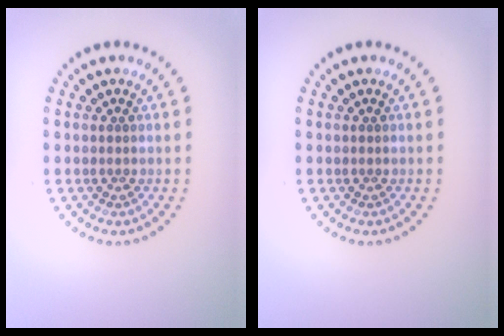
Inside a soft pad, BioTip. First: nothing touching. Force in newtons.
{"total": 0.0}